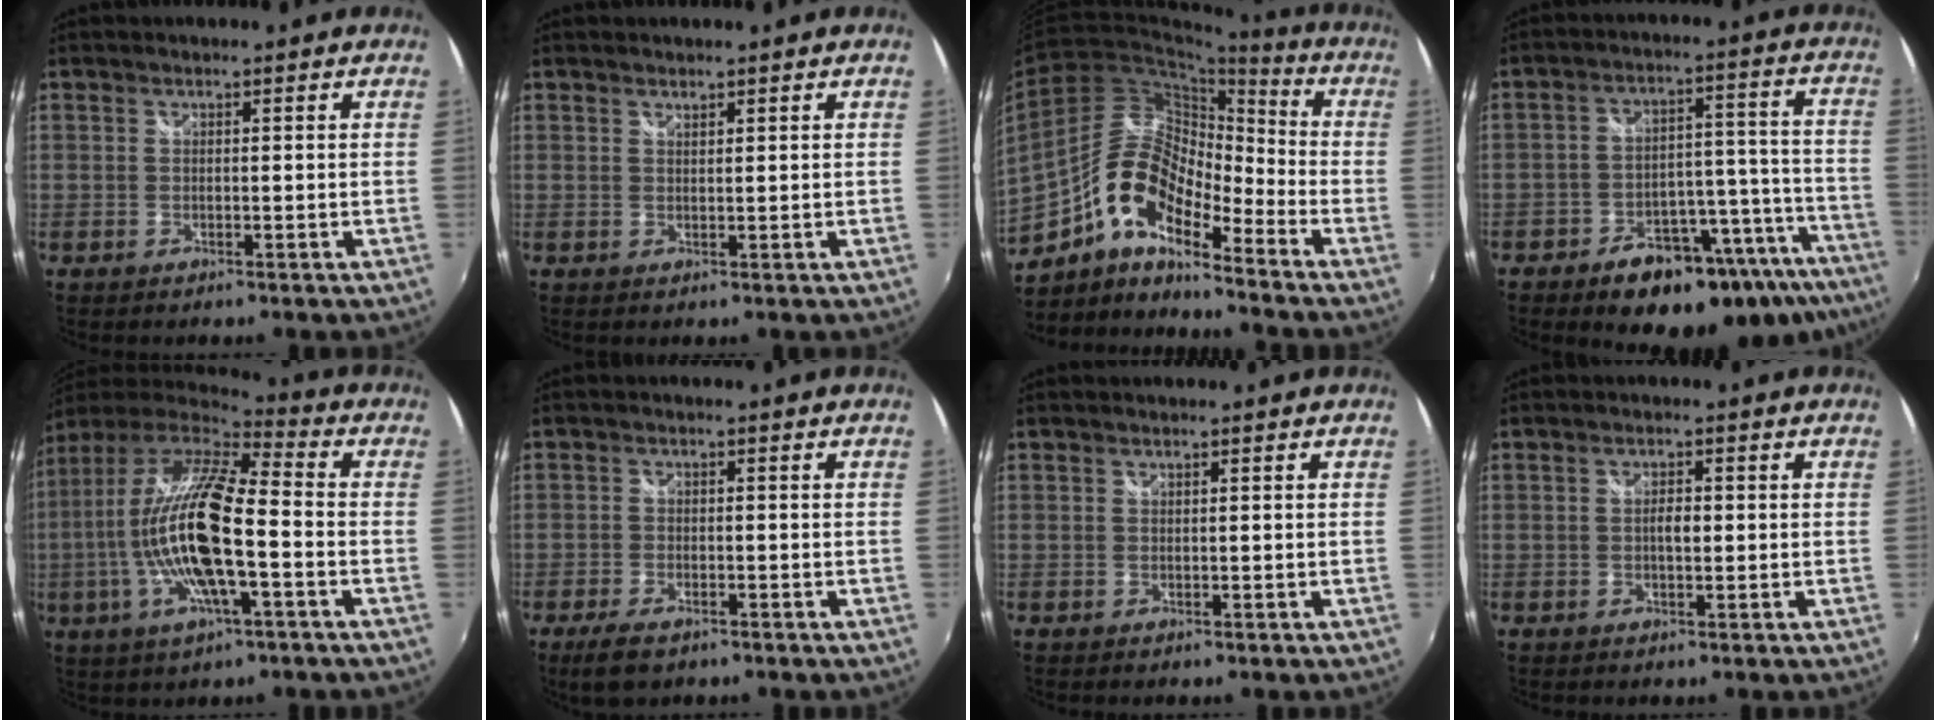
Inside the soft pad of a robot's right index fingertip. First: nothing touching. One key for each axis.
{"total": 0.8, "fx": 0.8, "fy": 0.2, "fz": 0.2, "tx": -0.002, "ty": 0.000, "tz": 0.014}
{"total": 14.6, "fx": -8.6, "fy": 5.6, "fz": 10.4, "tx": -0.194, "ty": 0.009, "tz": -0.172}
{"total": 21.9, "fx": -15.9, "fy": 9.6, "fz": 11.5, "tx": -0.167, "ty": 0.025, "tz": -0.199}
{"total": 18.7, "fx": -3.1, "fy": 4.1, "fz": 18.0, "tx": -0.326, "ty": -0.015, "tz": -0.065}
{"total": 5.5, "fx": -3.8, "fy": 2.3, "fz": 3.2, "tx": -0.081, "ty": -0.016, "tz": -0.067}
{"total": 0.0}
{"total": 2.2, "fx": -0.1, "fy": 0.7, "fz": 2.0, "tx": -0.037, "ty": 0.002, "tz": -0.004}